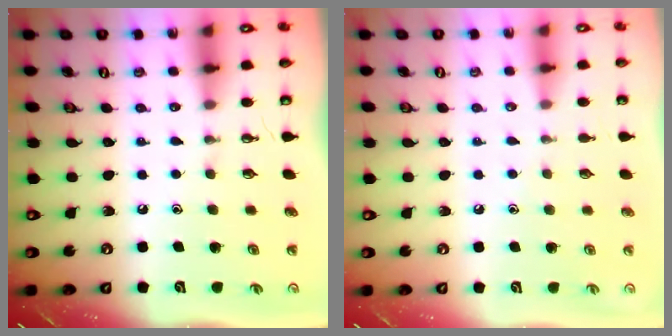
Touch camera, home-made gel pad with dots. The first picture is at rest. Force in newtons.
{"total": 2.7, "press": 2.6, "slide": 0.3}